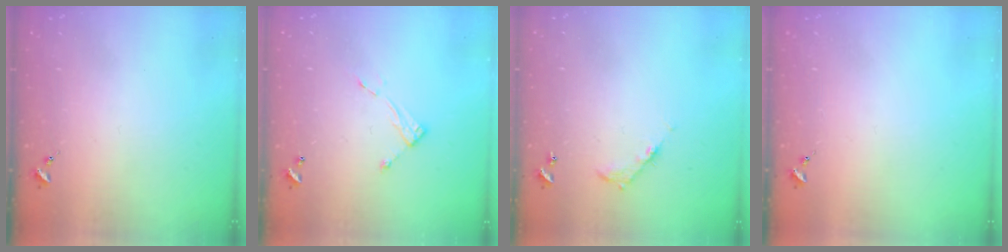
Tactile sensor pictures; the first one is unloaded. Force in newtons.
{"total": 6.1, "press": 6.1, "slide": 0.2}
{"total": 5.3, "press": 5.3, "slide": 0.4}
{"total": 0.0}